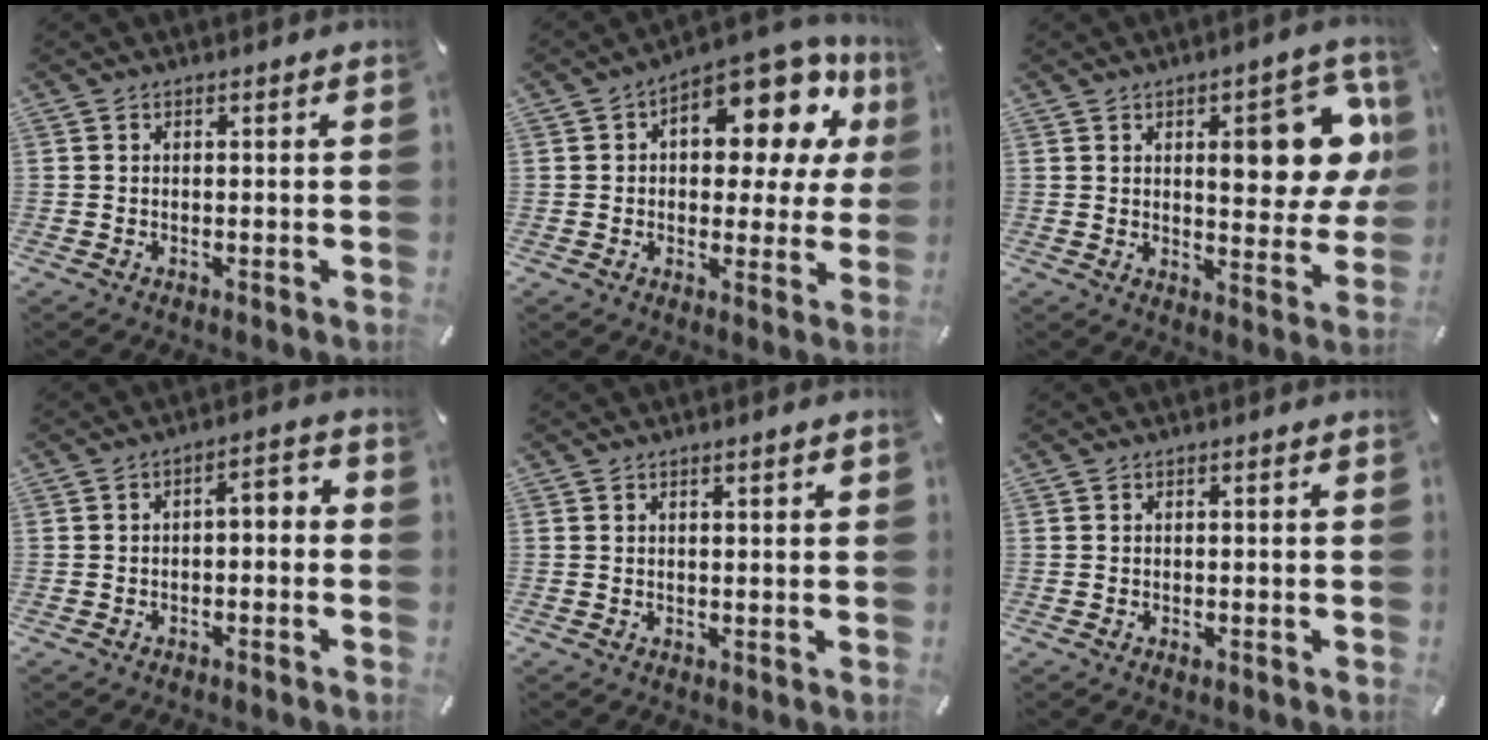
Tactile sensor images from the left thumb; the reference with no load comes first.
{"total": 15.7, "force": [8.3, 7.5, 11.0], "torque": [-0.142, -0.068, 0.135]}
{"total": 16.3, "force": [5.1, 6.7, 13.9], "torque": [-0.171, -0.017, 0.078]}
{"total": 4.1, "force": [-2.2, 2.0, 2.8], "torque": [-0.049, 0.022, -0.045]}
{"total": 1.3, "force": [0.7, 0.3, 1.1], "torque": [-0.021, 0.001, 0.012]}
{"total": 0.8, "force": [-0.3, 0.3, 0.7], "torque": [-0.013, -0.004, -0.003]}